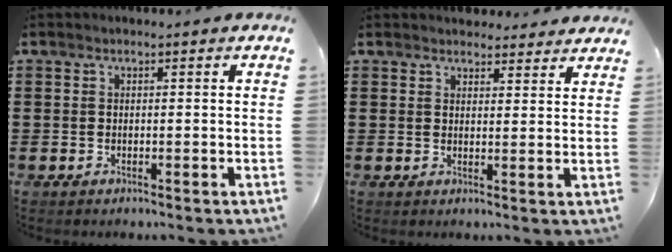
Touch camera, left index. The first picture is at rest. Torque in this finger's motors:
{"motor_torque": [1.19, -0.95, 0.46, 0.04]}